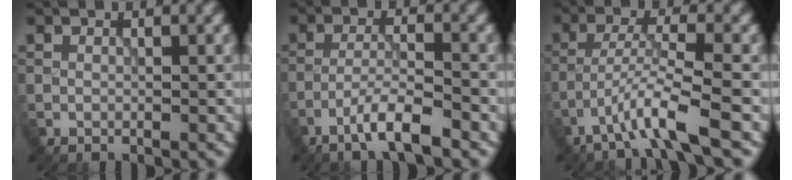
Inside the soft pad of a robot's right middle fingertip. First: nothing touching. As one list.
[{"total": 4.4, "force": [-3.0, 0.5, 3.2], "torque": [-0.058, 0.006, -0.064]}, {"total": 4.7, "force": [-2.9, 0.0, 3.7], "torque": [-0.067, 0.011, -0.065]}]